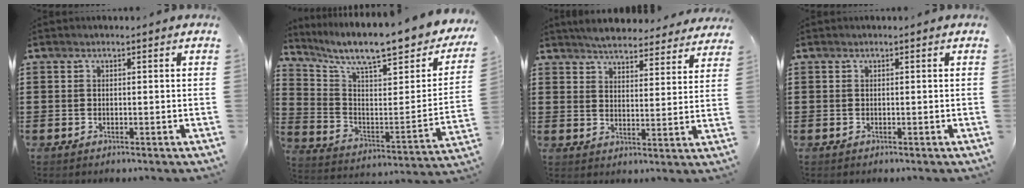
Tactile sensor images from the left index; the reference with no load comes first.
{"total": 9.2, "force": [7.6, 1.4, 5.0], "torque": [-0.107, -0.069, 0.120]}
{"total": 5.0, "force": [4.9, 0.2, 0.8], "torque": [-0.036, -0.023, 0.088]}
{"total": 0.0}